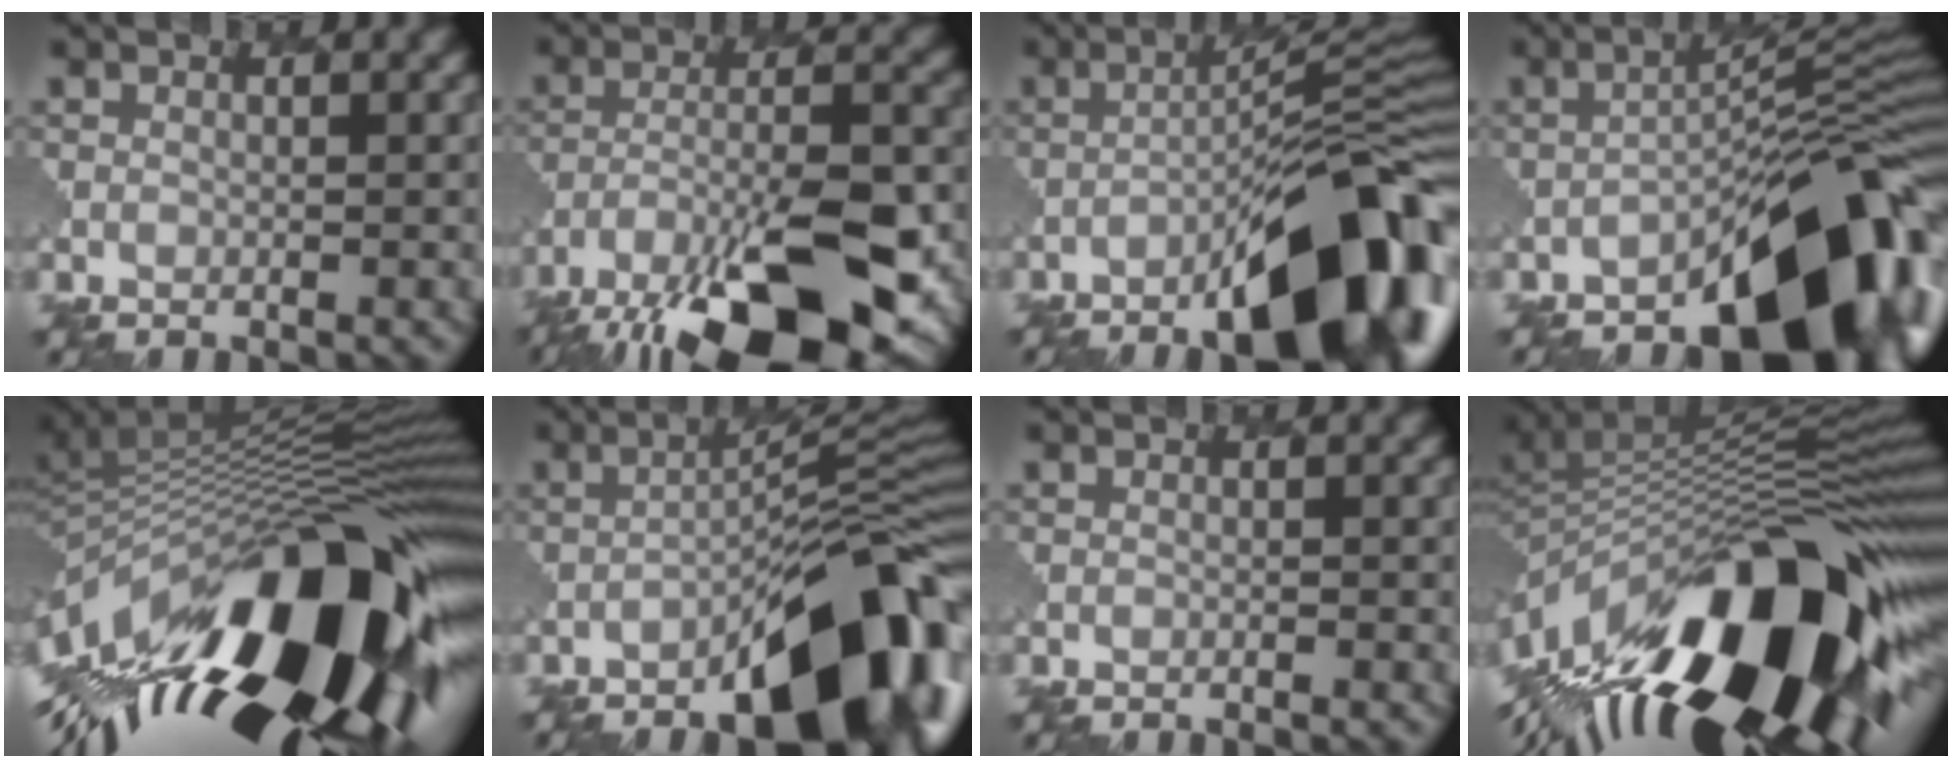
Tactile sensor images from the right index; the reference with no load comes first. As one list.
[{"total": 14.7, "force": [-8.7, 5.9, 10.3], "torque": [-0.202, -0.020, -0.138]}, {"total": 13.4, "force": [-7.1, 3.6, 10.8], "torque": [-0.145, 0.019, -0.110]}, {"total": 13.0, "force": [-7.4, 4.7, 9.6], "torque": [-0.116, 0.009, -0.125]}, {"total": 17.8, "force": [-5.6, 7.1, 15.3], "torque": [-0.247, 0.004, -0.115]}, {"total": 12.1, "force": [-6.8, 3.6, 9.3], "torque": [-0.124, 0.015, -0.113]}, {"total": 1.2, "force": [-1.2, 0.1, 0.4], "torque": [0.002, 0.011, -0.021]}, {"total": 16.2, "force": [-6.1, 6.7, 13.5], "torque": [-0.209, 0.021, -0.121]}]